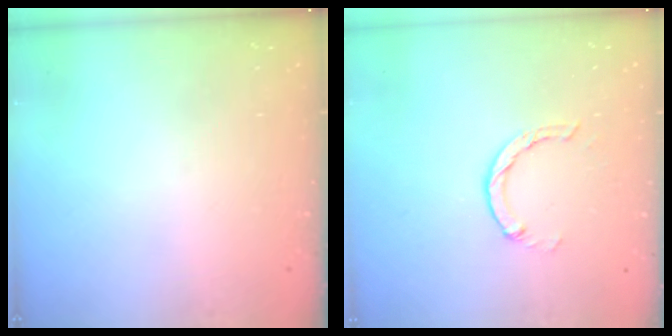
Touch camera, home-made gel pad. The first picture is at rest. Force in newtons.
{"total": 2.9, "press": 2.9, "slide": 0.4}